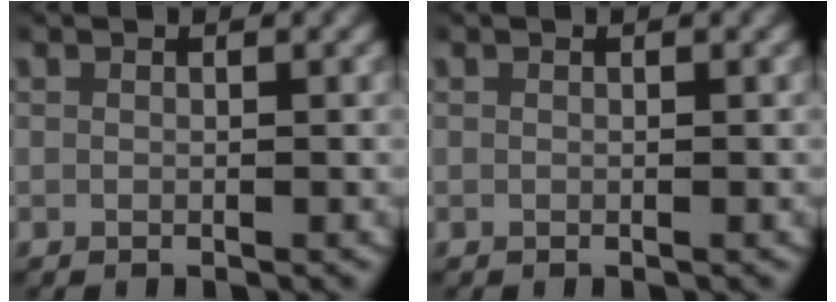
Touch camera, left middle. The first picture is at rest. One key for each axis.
{"total": 0.0}